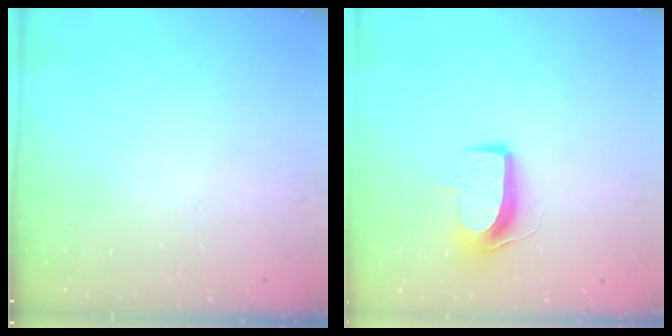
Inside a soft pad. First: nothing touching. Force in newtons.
{"total": 8.9, "press": 8.9, "slide": 0.3}